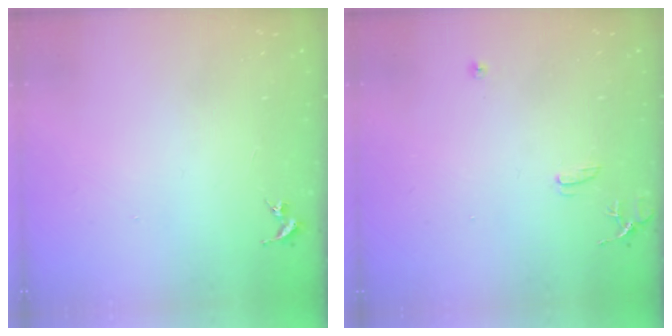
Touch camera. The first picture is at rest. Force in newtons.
{"total": 8.5, "press": 8.5, "slide": 0.8}